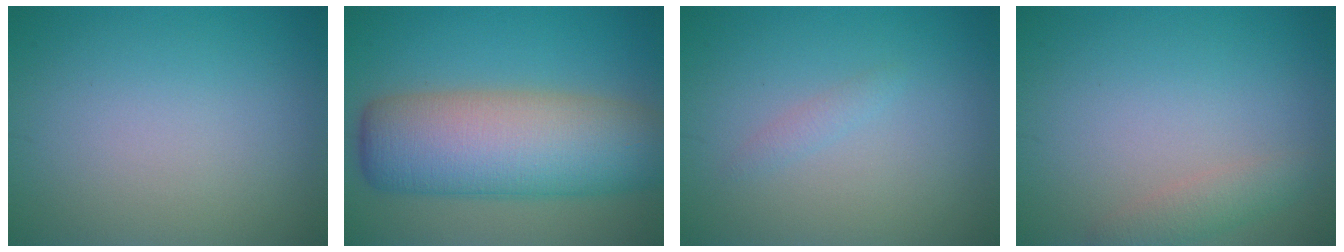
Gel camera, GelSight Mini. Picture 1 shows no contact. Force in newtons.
{"total": 11.3, "press": 11.3, "slide": 0.3}
{"total": 0.9, "press": 0.8, "slide": 0.1}
{"total": 1.9, "press": 1.9, "slide": 0.1}